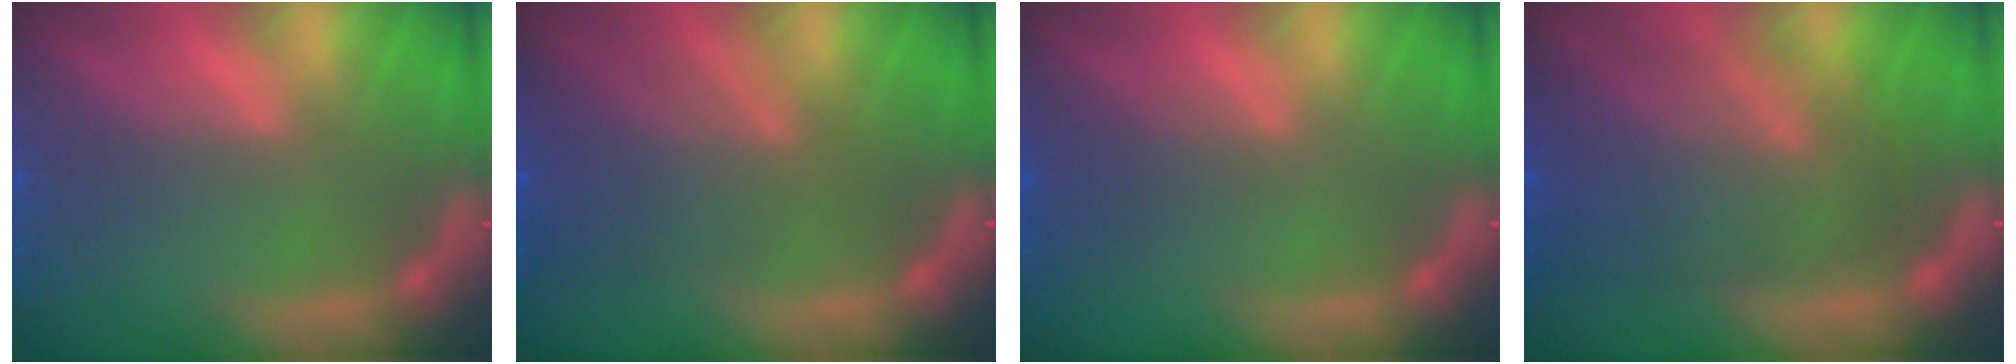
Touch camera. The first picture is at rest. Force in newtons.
{"total": 5.5}
{"total": 2.0}
{"total": 9.1}